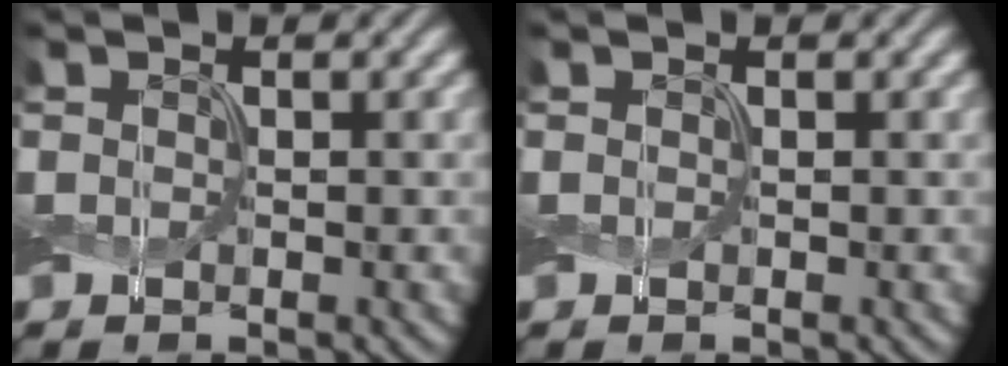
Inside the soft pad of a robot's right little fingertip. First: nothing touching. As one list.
[{"total": 0.0}]